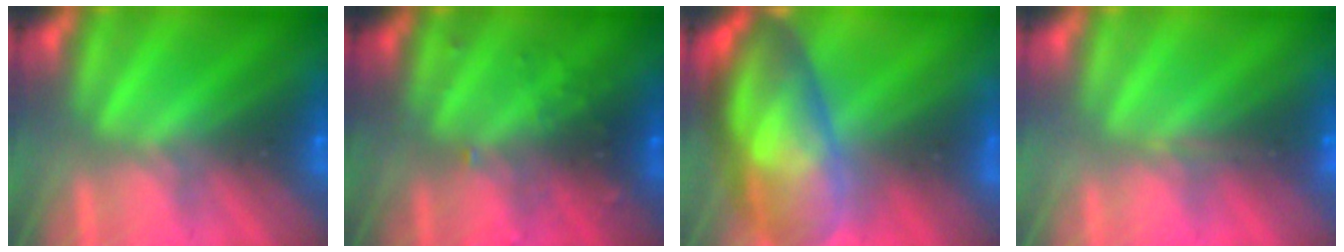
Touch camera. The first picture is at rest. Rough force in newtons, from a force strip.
{"total": 2.9}
{"total": 10.2}
{"total": 1.7}